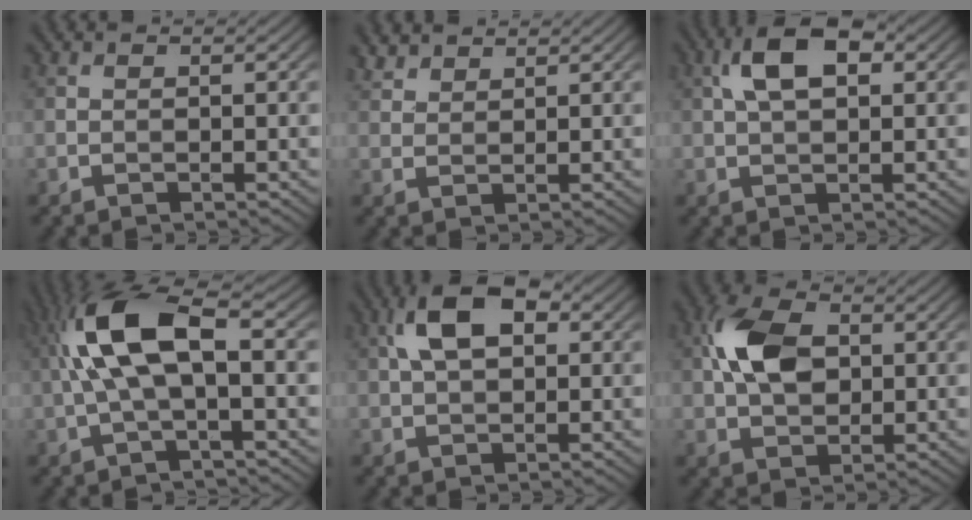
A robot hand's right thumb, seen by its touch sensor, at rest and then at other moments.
{"total": 2.6, "force": [2.3, 1.0, 0.7], "torque": [-0.021, 0.006, 0.053]}
{"total": 6.8, "force": [2.0, 3.5, 5.5], "torque": [-0.108, 0.015, 0.030]}
{"total": 9.7, "force": [0.8, 3.2, 9.1], "torque": [-0.196, 0.022, 0.009]}
{"total": 7.7, "force": [2.1, 4.2, 6.1], "torque": [-0.123, 0.019, 0.030]}
{"total": 8.3, "force": [1.4, 5.4, 6.2], "torque": [-0.140, 0.016, 0.020]}